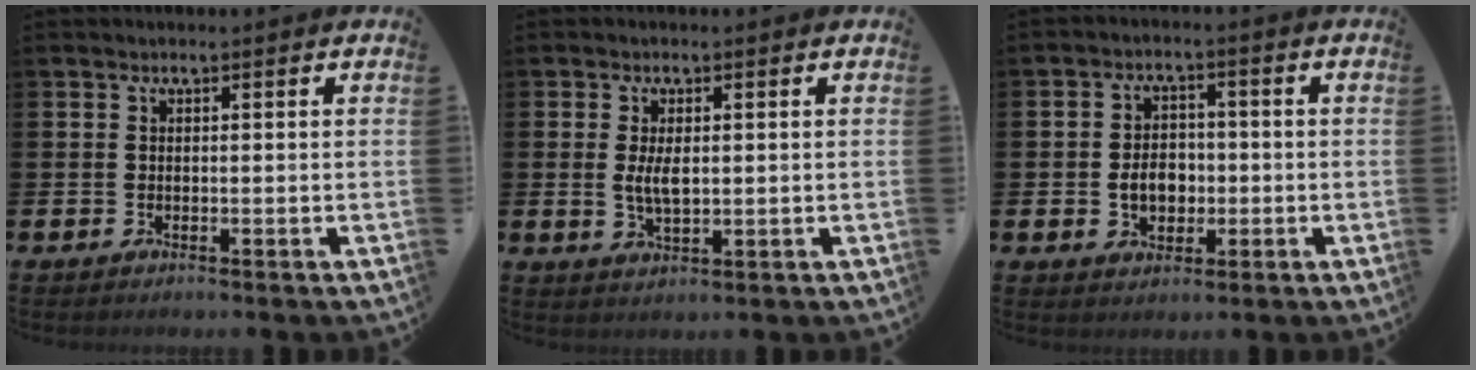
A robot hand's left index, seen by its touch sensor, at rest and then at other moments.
{"total": 3.5, "force": [0.5, 1.5, 3.1], "torque": [-0.052, 0.000, 0.005]}
{"total": 4.5, "force": [-0.8, 3.4, 2.8], "torque": [-0.040, 0.001, -0.021]}